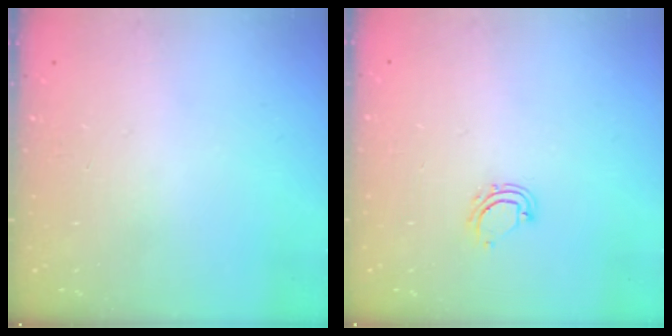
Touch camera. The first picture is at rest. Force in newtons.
{"total": 5.4, "press": 5.4, "slide": 0.4}